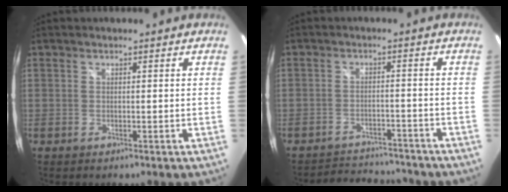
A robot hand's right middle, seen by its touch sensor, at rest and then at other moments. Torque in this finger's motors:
{"motor_torque": [-0.02, -0.29, -0.05, -0.02]}